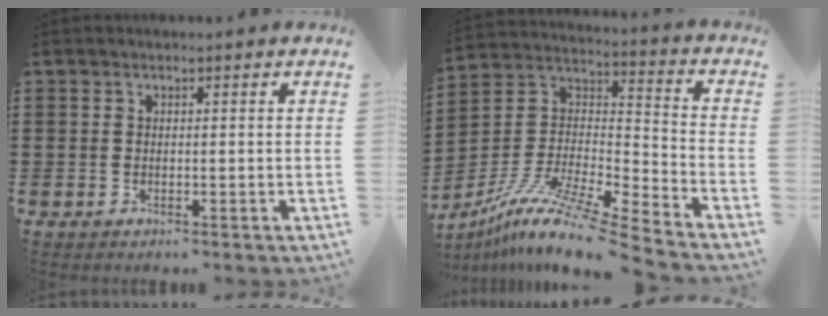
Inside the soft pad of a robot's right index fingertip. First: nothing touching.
{"total": 11.6, "force": [-9.5, 0.4, 6.7], "torque": [-0.131, 0.002, -0.190]}